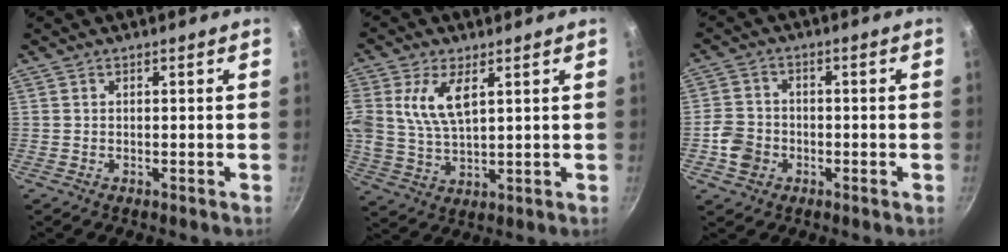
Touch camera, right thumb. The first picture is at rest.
{"total": 9.1, "force": [3.2, 4.4, 7.3], "torque": [-0.149, -0.006, 0.069]}
{"total": 5.8, "force": [-1.9, 4.9, 2.6], "torque": [-0.036, 0.018, -0.037]}